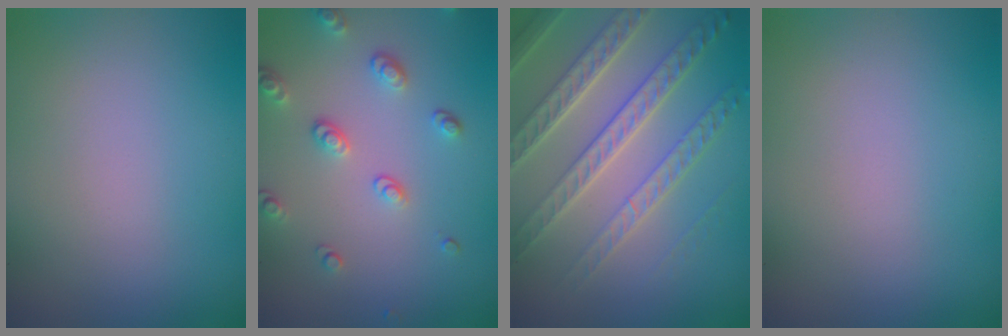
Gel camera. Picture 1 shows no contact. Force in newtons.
{"total": 2.6, "press": 2.4, "slide": 0.9}
{"total": 7.2, "press": 5.1, "slide": 5.1}
{"total": 0.0}